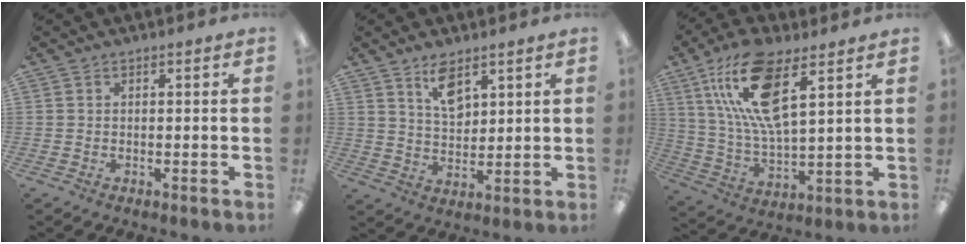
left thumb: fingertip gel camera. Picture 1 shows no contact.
{"total": 7.6, "force": [4.9, 4.0, 4.2], "torque": [-0.066, -0.018, 0.086]}
{"total": 17.4, "force": [9.4, 6.3, 13.2], "torque": [-0.280, -0.029, 0.160]}